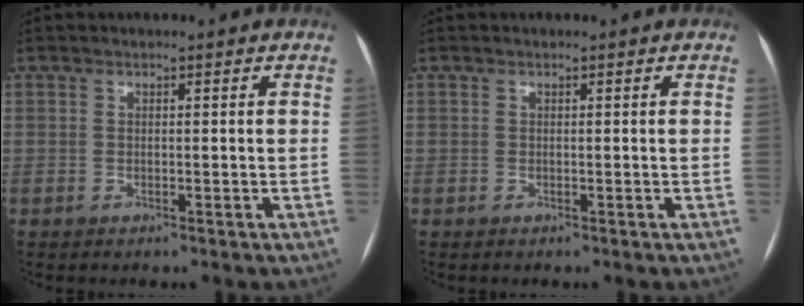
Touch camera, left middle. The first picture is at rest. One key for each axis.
{"total": 0.0}